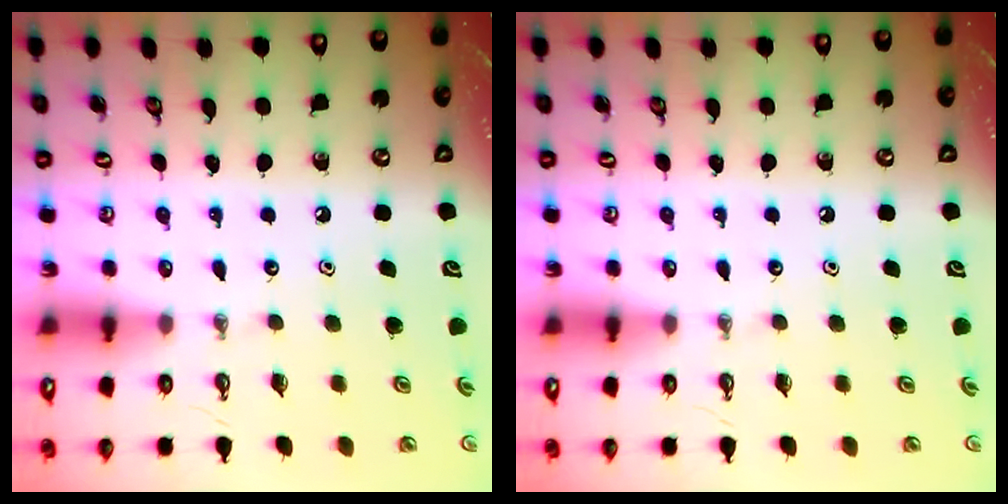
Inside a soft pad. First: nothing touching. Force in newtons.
{"total": 0.0}